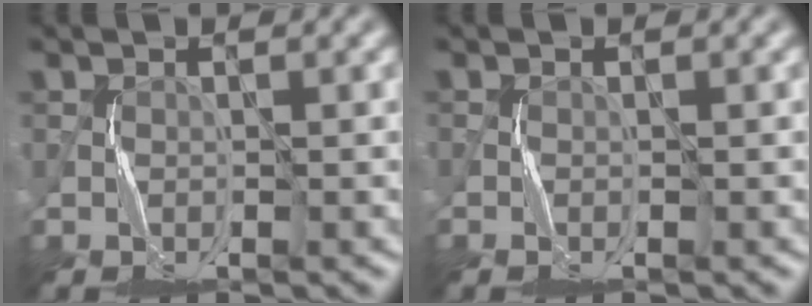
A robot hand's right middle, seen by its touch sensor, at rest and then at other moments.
{"total": 0.6, "force": [-0.5, 0.1, 0.2], "torque": [-0.006, -0.001, -0.011]}